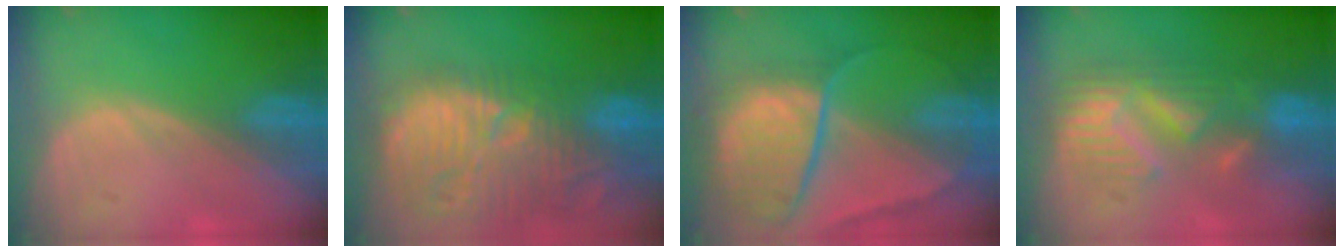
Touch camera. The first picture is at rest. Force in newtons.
{"total": 14.8, "press": 13.1, "slide": 6.9}
{"total": 10.7, "press": 8.9, "slide": 5.9}
{"total": 8.8, "press": 8.5, "slide": 2.0}